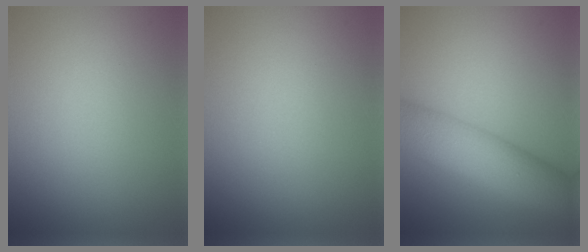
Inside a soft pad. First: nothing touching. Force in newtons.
{"total": 0.0}
{"total": 9.0, "press": 9.0, "slide": 0.2}